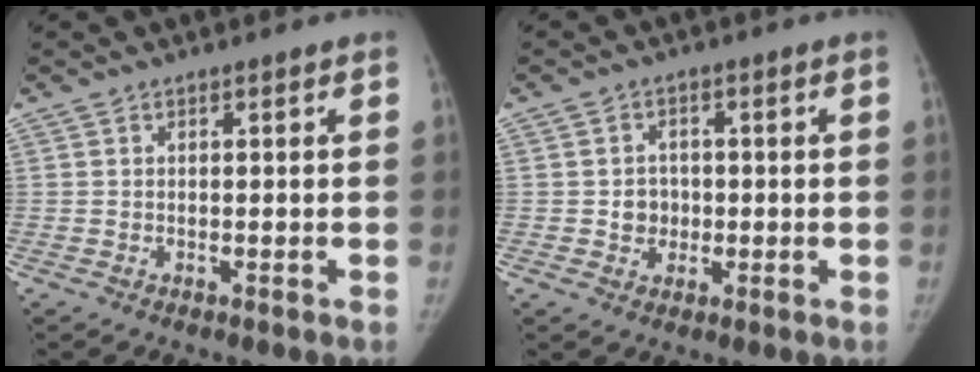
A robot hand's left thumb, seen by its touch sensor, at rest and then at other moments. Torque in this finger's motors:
{"motor_torque": [-0.05, 0.05, 0.50, -0.23, 0.07]}